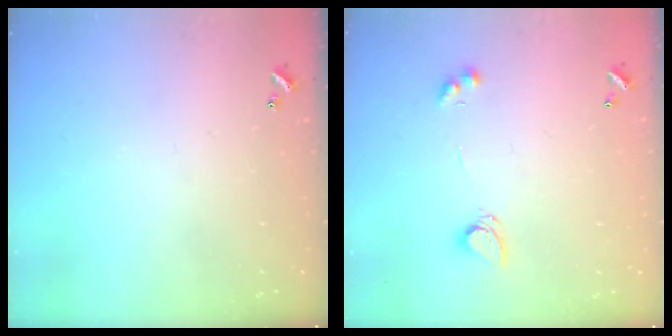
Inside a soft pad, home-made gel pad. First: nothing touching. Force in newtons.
{"total": 4.2, "press": 4.2, "slide": 0.2}